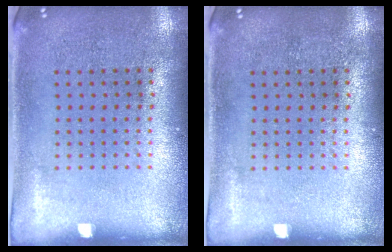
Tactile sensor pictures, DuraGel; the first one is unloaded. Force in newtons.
{"total": 0.0}